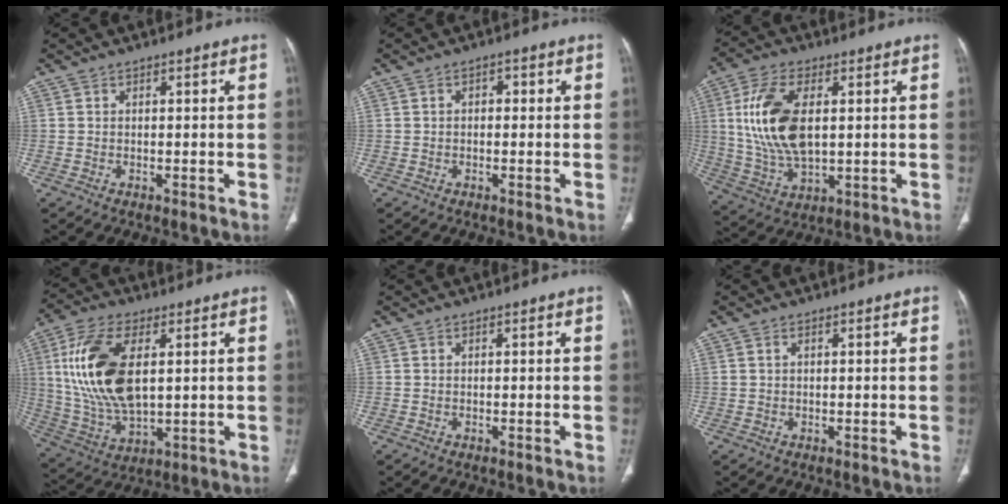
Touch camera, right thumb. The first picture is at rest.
{"total": 1.4, "force": [0.1, 1.0, 1.0], "torque": [-0.009, 0.007, -0.002]}
{"total": 15.1, "force": [2.5, 7.8, 12.7], "torque": [-0.259, -0.007, 0.055]}
{"total": 17.7, "force": [3.2, 9.0, 14.9], "torque": [-0.302, -0.009, 0.069]}
{"total": 0.0}
{"total": 0.5, "force": [0.3, 0.3, 0.3], "torque": [-0.008, 0.005, 0.007]}